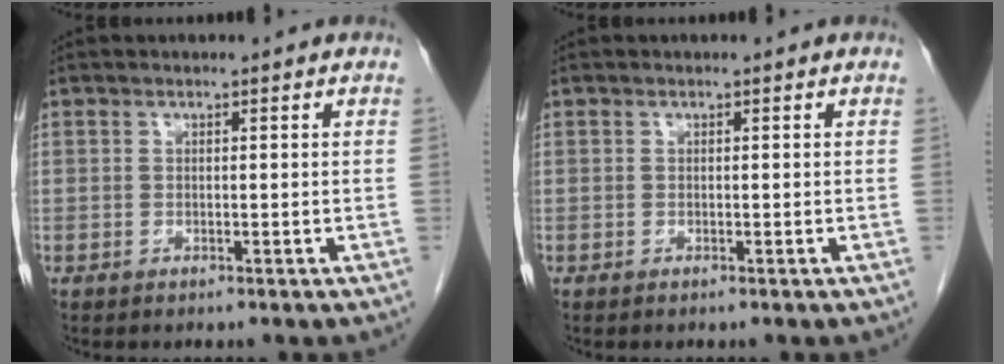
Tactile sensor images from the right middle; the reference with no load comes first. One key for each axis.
{"total": 0.0}